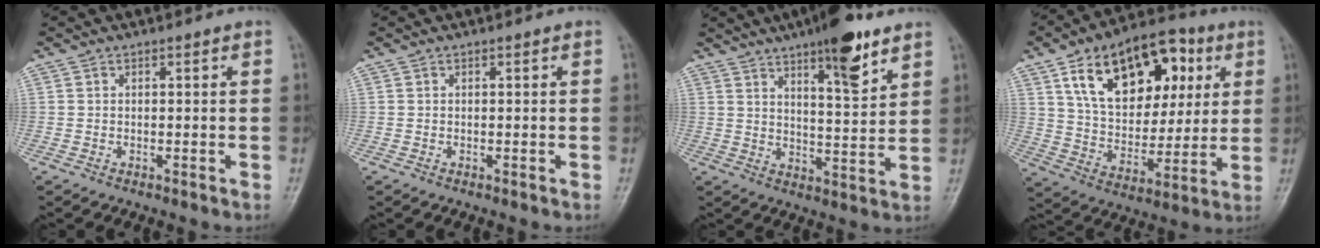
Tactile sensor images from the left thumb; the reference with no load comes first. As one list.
[{"total": 0.0}, {"total": 12.0, "force": [7.6, 3.0, 8.8], "torque": [-0.114, -0.043, 0.115]}, {"total": 22.4, "force": [8.8, 13.6, 15.5], "torque": [-0.200, -0.014, 0.143]}]